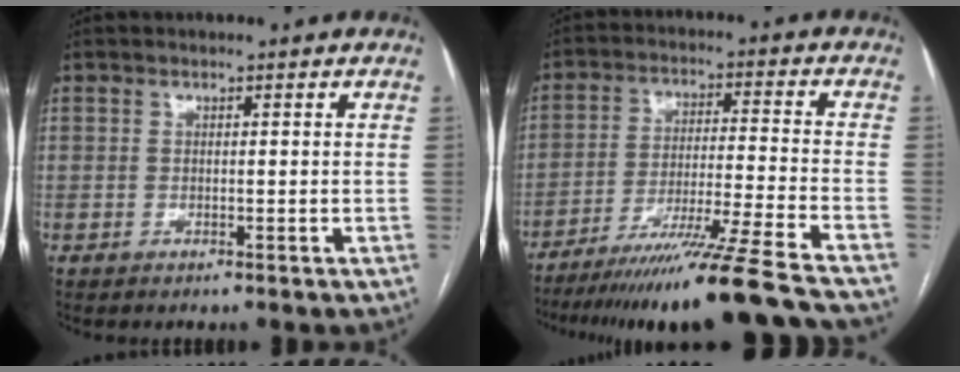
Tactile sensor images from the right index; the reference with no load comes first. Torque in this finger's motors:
{"motor_torque": [1.37, -0.77, 0.72, 0.16]}